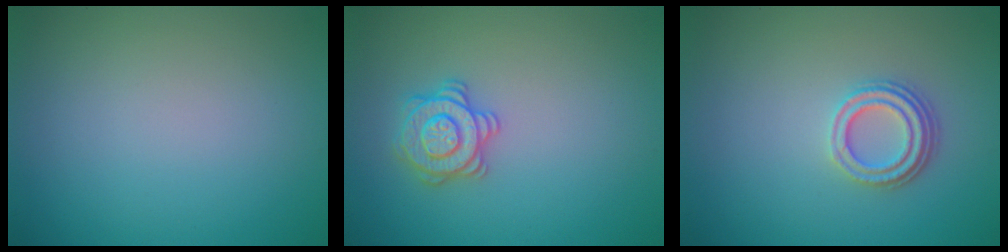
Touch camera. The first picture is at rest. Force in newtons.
{"total": 2.9, "press": 2.9, "slide": 0.1}
{"total": 3.0, "press": 2.3, "slide": 1.9}